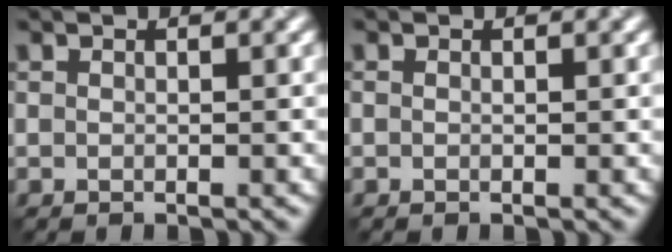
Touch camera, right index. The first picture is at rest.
{"total": 0.0}